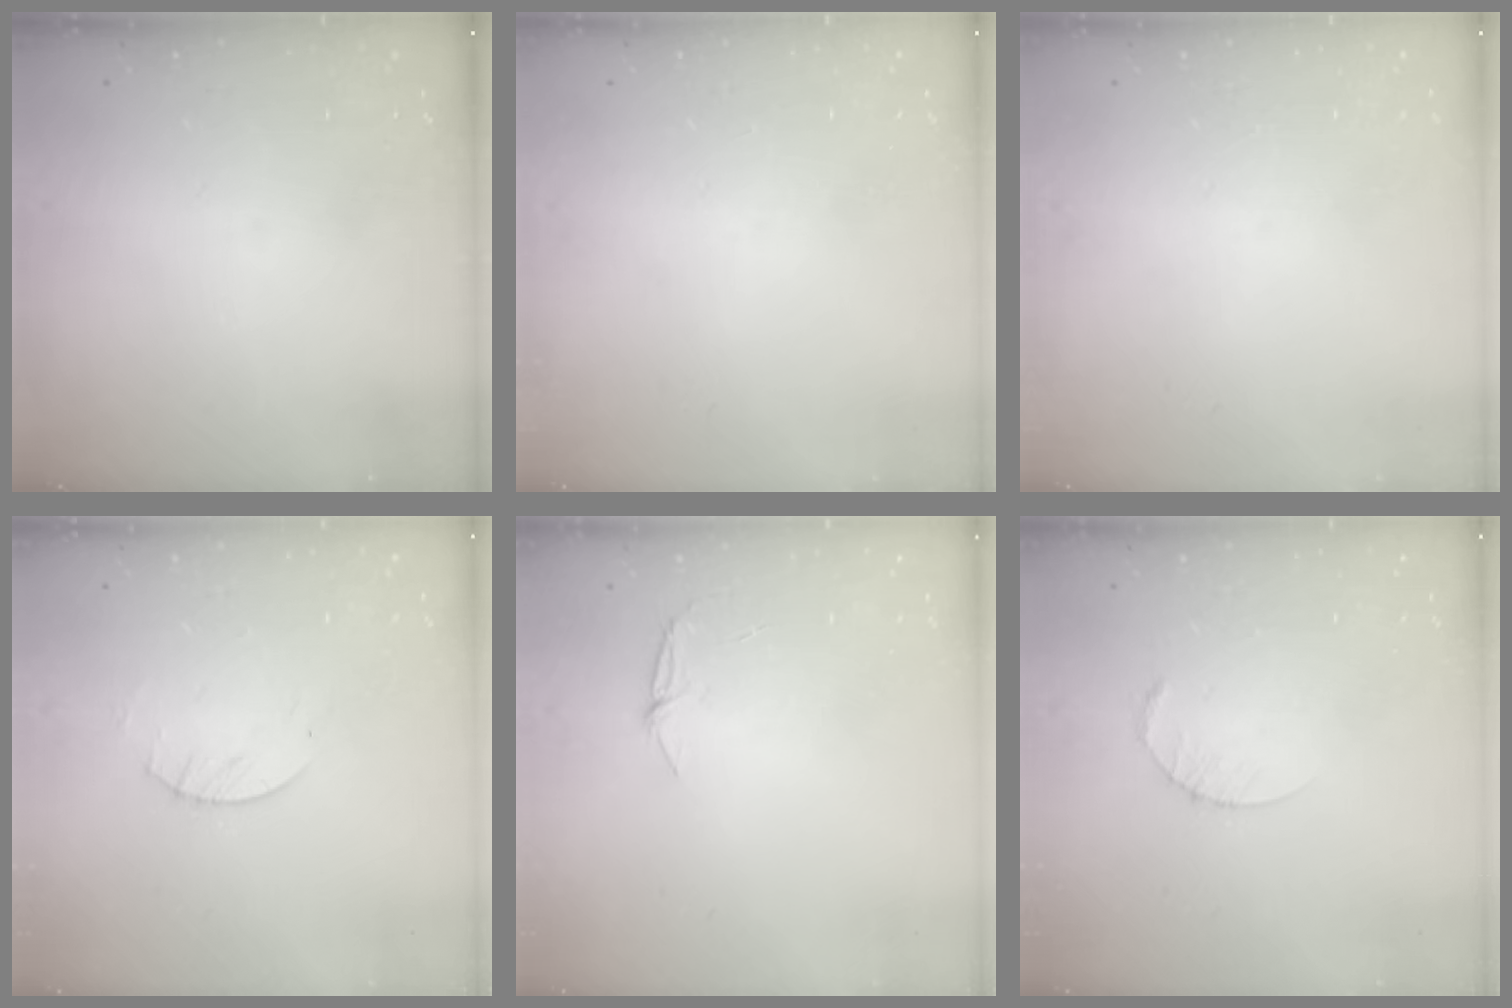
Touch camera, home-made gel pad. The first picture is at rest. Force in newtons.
{"total": 0.0}
{"total": 0.0}
{"total": 2.6, "press": 2.5, "slide": 0.4}
{"total": 3.9, "press": 3.9, "slide": 0.4}
{"total": 2.6, "press": 2.6, "slide": 0.4}